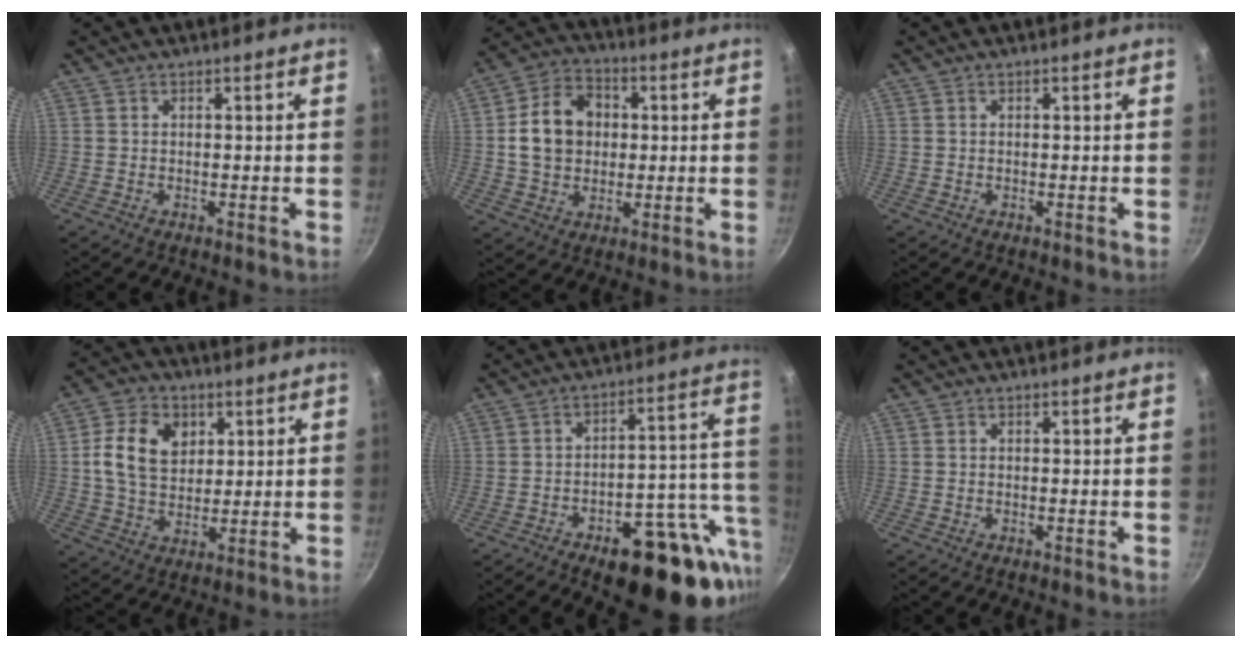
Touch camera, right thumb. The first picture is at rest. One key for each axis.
{"total": 12.1, "fx": 1.2, "fy": 9.6, "fz": 7.2, "tx": -0.102, "ty": 0.018, "tz": 0.014}
{"total": 0.0}
{"total": 11.3, "fx": 3.0, "fy": 8.4, "fz": 7.0, "tx": -0.104, "ty": 0.000, "tz": 0.048}
{"total": 22.5, "fx": -9.7, "fy": 9.9, "fz": 17.8, "tx": -0.179, "ty": 0.041, "tz": -0.129}
{"total": 0.0}